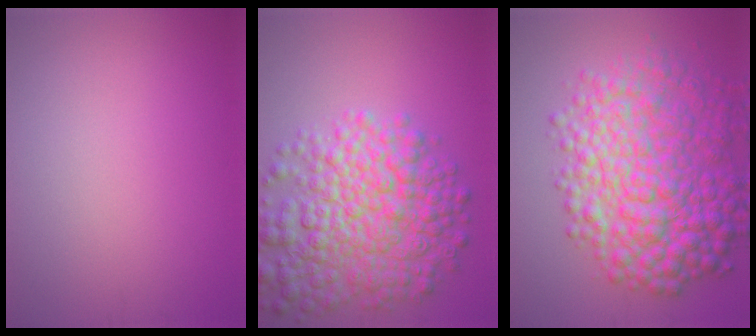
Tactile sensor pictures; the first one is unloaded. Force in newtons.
{"total": 9.1, "press": 9.1, "slide": 0.3}
{"total": 9.9, "press": 9.9, "slide": 0.1}